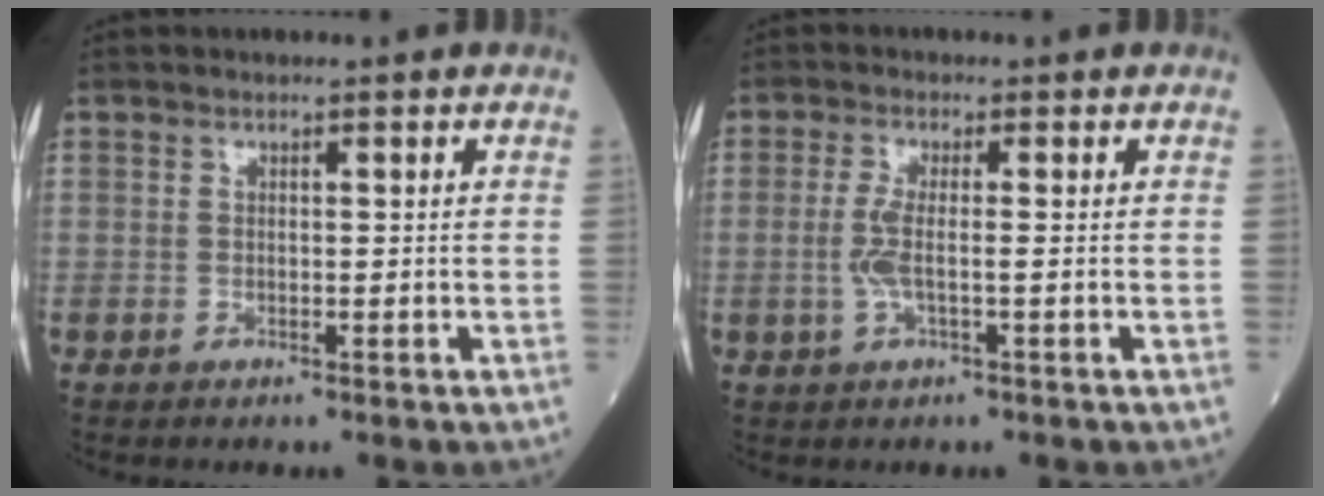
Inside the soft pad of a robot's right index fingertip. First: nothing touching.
{"total": 3.4, "force": [-0.6, 0.6, 3.3], "torque": [-0.085, -0.006, -0.014]}